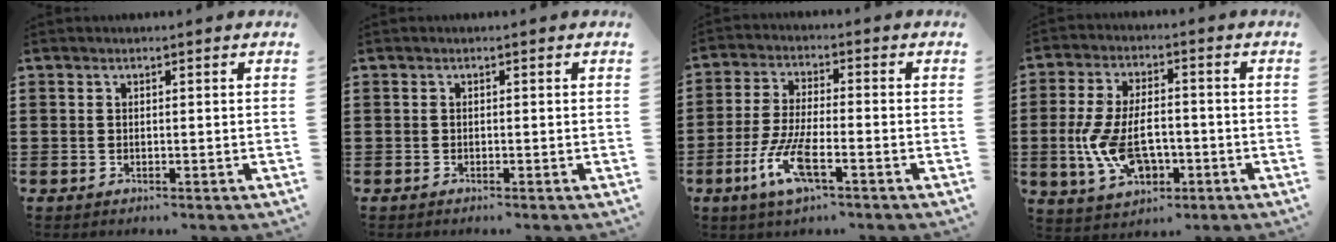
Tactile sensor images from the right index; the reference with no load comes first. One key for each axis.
{"total": 0.0}
{"total": 7.8, "fx": -3.7, "fy": 1.9, "fz": 6.5, "tx": -0.158, "ty": -0.016, "tz": -0.074}
{"total": 9.7, "fx": -2.0, "fy": 5.3, "fz": 7.9, "tx": -0.177, "ty": 0.005, "tz": -0.039}